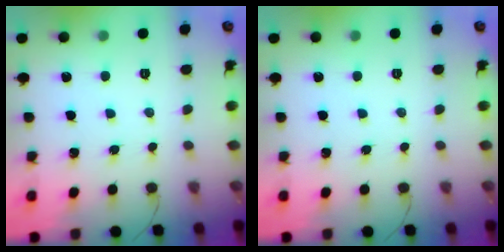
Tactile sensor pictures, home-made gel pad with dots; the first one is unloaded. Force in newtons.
{"total": 0.0}